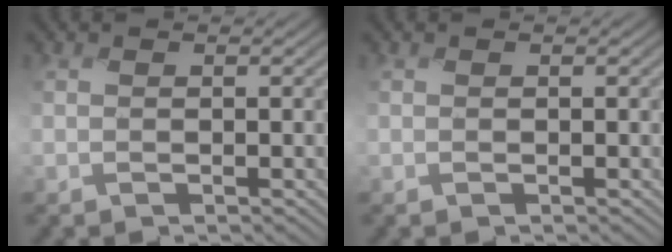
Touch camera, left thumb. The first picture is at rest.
{"total": 0.0}